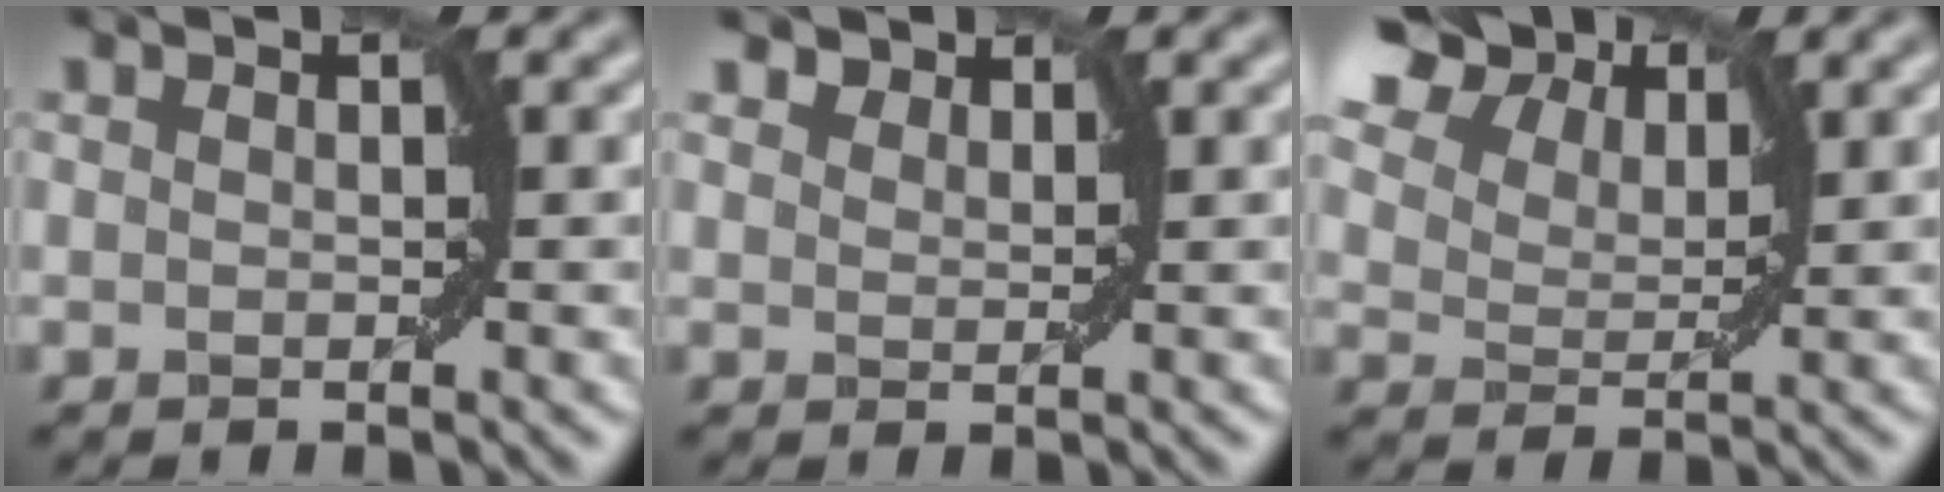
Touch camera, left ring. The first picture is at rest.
{"total": 1.5, "force": [1.4, 0.6, 0.2], "torque": [-0.007, 0.003, 0.023]}
{"total": 10.8, "force": [7.2, 6.2, 5.1], "torque": [-0.111, 0.033, 0.123]}